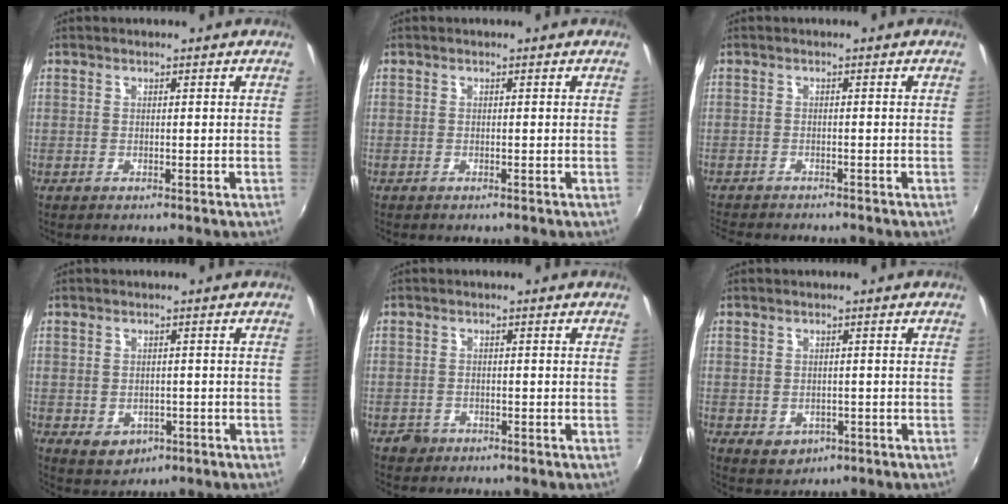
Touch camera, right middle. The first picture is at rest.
{"total": 0.0}
{"total": 5.8, "force": [-5.4, 0.8, 1.9], "torque": [-0.052, -0.019, -0.088]}
{"total": 4.5, "force": [-1.4, 3.6, 2.3], "torque": [-0.046, -0.007, -0.011]}
{"total": 1.9, "force": [-1.3, 1.5, 0.2], "torque": [-0.007, 0.001, -0.020]}
{"total": 3.3, "force": [-0.8, 2.8, 1.6], "torque": [-0.032, -0.003, -0.004]}